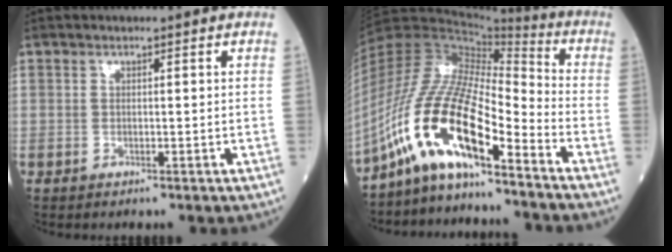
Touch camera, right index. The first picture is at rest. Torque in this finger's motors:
{"motor_torque": [1.91, -0.23, 1.05, 0.21]}